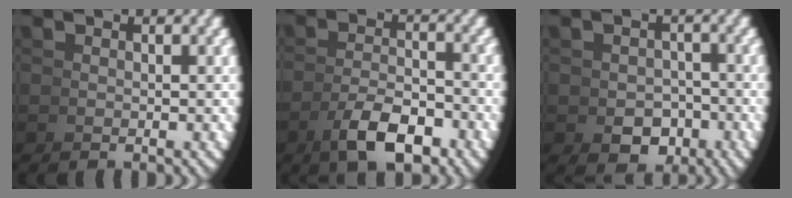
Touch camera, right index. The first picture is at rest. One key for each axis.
{"total": 5.0, "fx": -2.7, "fy": 1.7, "fz": 3.8, "tx": -0.048, "ty": -0.009, "tz": -0.037}
{"total": 3.2, "fx": -1.5, "fy": 2.5, "fz": 1.3, "tx": -0.002, "ty": -0.012, "tz": -0.018}